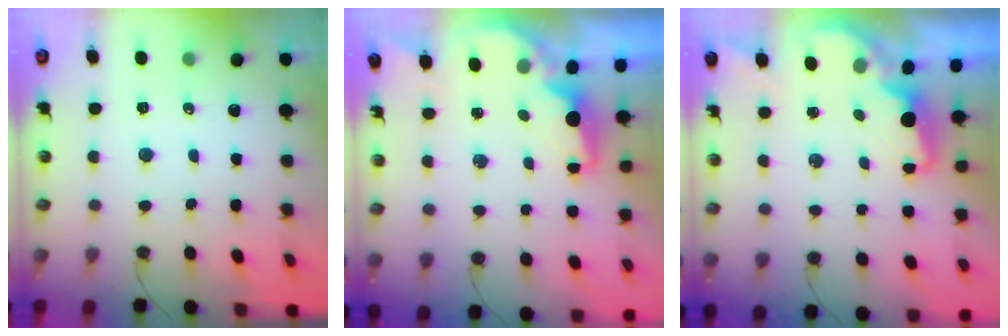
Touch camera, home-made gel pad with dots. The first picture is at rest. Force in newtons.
{"total": 2.2, "press": 2.1, "slide": 0.8}
{"total": 1.6, "press": 1.5, "slide": 0.7}